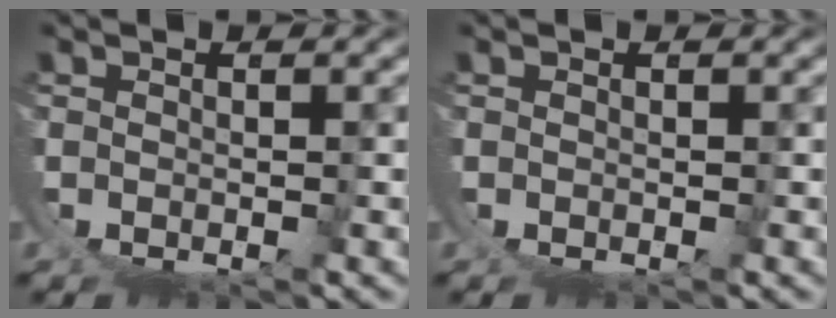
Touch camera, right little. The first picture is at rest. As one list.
[{"total": 0.0}]